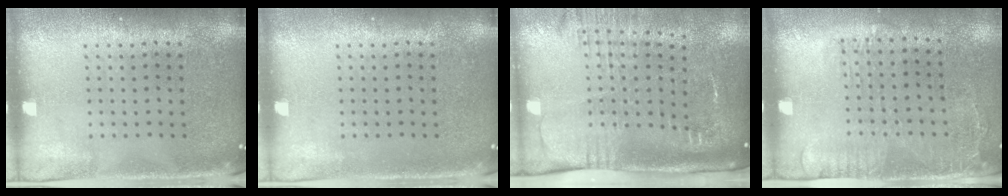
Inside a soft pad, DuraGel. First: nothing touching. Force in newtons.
{"total": 0.0}
{"total": 2.7, "press": 2.0, "slide": 1.8}
{"total": 1.7, "press": 1.2, "slide": 1.1}